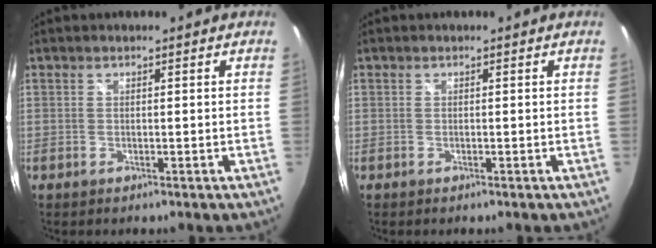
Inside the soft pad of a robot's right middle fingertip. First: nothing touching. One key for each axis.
{"total": 0.0}